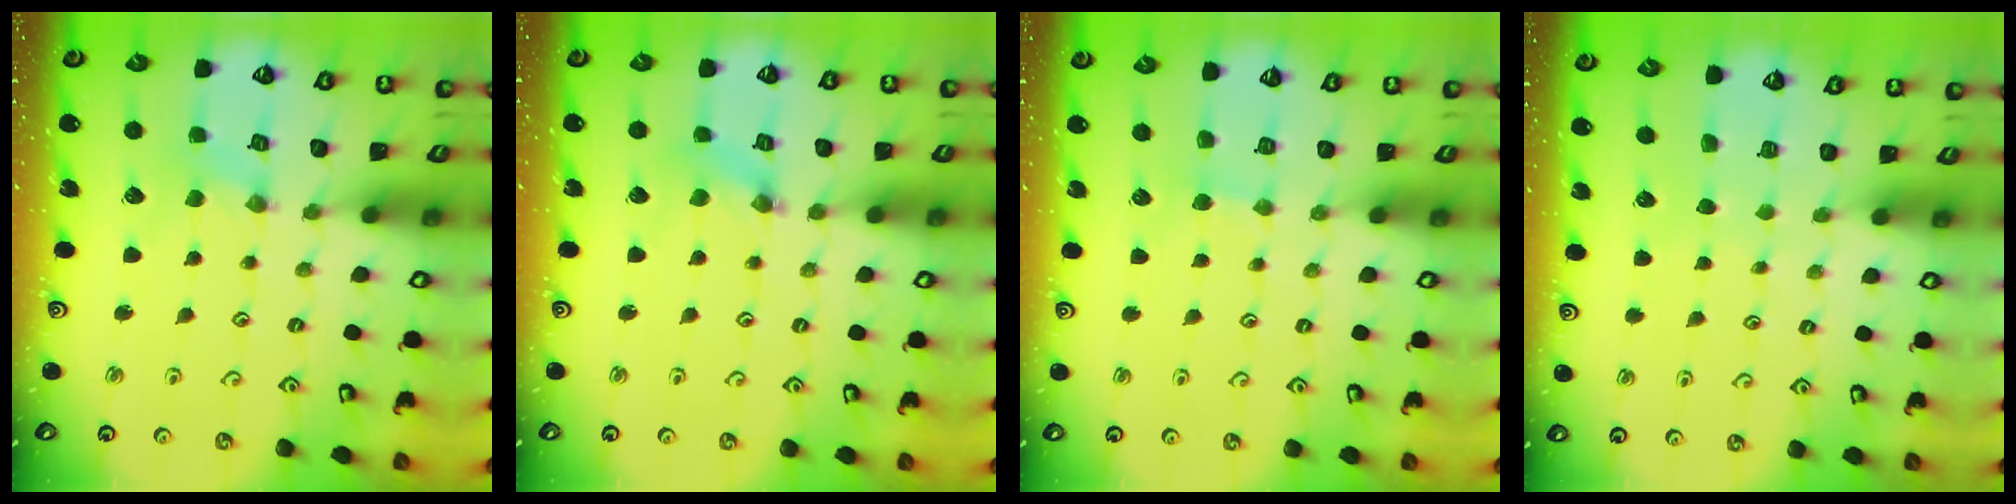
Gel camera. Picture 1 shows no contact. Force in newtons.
{"total": 2.1, "press": 2.1, "slide": 0.3}
{"total": 2.7, "press": 2.6, "slide": 0.4}
{"total": 0.6, "press": 0.6, "slide": 0.1}